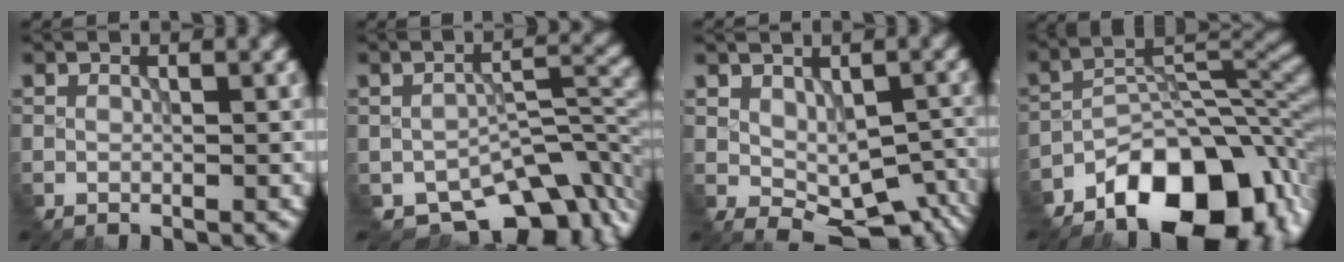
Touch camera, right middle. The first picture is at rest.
{"total": 8.7, "force": [-6.0, 4.3, 4.6], "torque": [-0.048, -0.019, -0.095]}
{"total": 5.5, "force": [-0.8, 3.3, 4.3], "torque": [-0.063, -0.018, 0.005]}
{"total": 11.5, "force": [-7.0, 6.1, 6.8], "torque": [-0.088, -0.004, -0.124]}